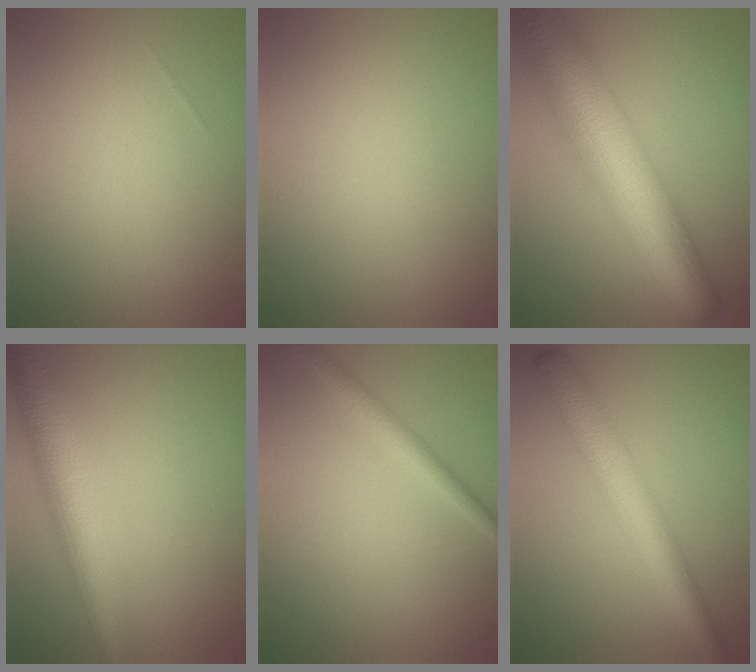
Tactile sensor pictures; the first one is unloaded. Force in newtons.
{"total": 0.0}
{"total": 12.7, "press": 12.6, "slide": 0.5}
{"total": 6.6, "press": 6.6, "slide": 0.3}
{"total": 1.9, "press": 1.9, "slide": 0.0}
{"total": 5.6, "press": 5.6, "slide": 0.1}